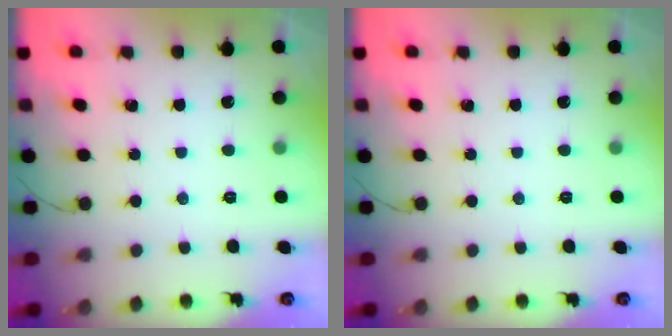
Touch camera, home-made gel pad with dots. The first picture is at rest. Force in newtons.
{"total": 0.0}